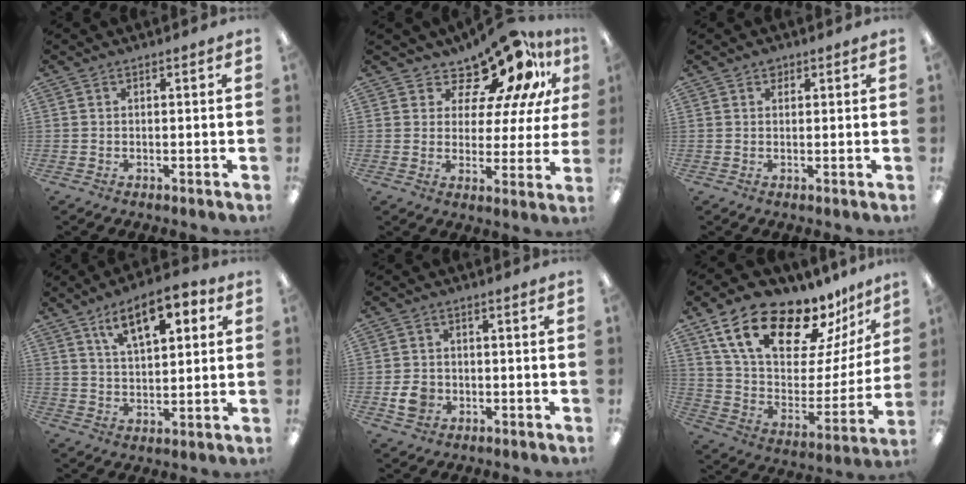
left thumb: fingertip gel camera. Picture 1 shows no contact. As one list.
[{"total": 13.7, "force": [10.1, 5.3, 7.6], "torque": [-0.117, -0.088, 0.169]}, {"total": 1.5, "force": [1.1, 1.0, 0.5], "torque": [-0.003, -0.004, 0.019]}, {"total": 11.5, "force": [6.5, 5.0, 8.0], "torque": [-0.119, -0.019, 0.110]}, {"total": 4.8, "force": [-1.3, 4.0, 2.3], "torque": [-0.042, 0.001, -0.024]}, {"total": 22.0, "force": [16.3, 9.0, 11.7], "torque": [-0.202, -0.107, 0.287]}]